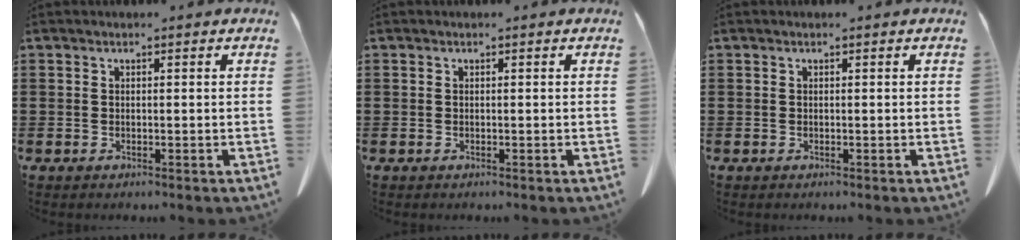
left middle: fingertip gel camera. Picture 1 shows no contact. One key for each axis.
{"total": 0.0}
{"total": 0.0}